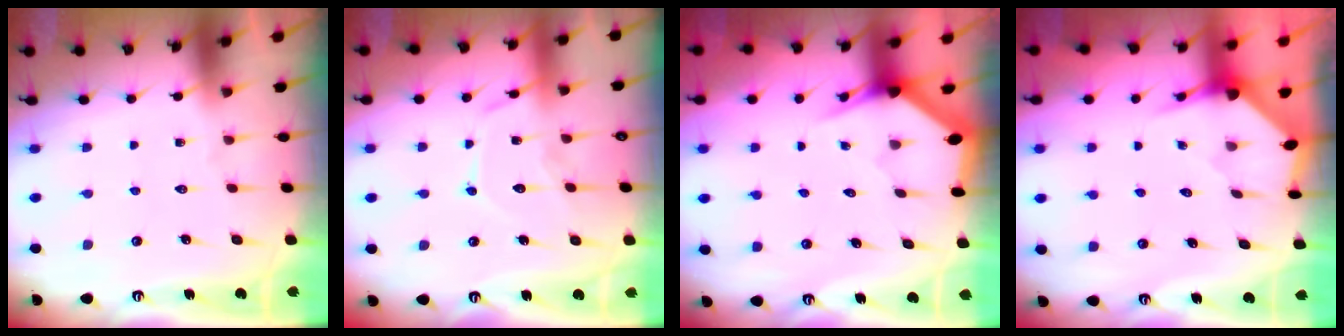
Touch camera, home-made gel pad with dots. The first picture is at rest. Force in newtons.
{"total": 11.8, "press": 11.7, "slide": 0.8}
{"total": 3.0, "press": 3.0, "slide": 0.0}
{"total": 3.3, "press": 3.3, "slide": 0.3}